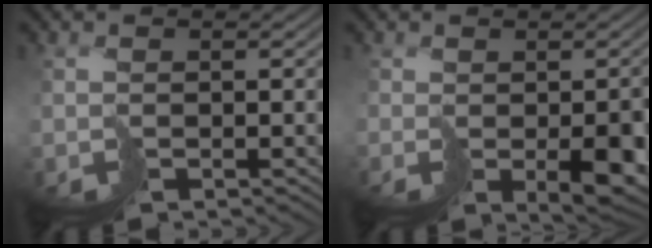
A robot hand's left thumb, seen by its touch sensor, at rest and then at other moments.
{"total": 4.3, "force": [-1.2, 2.3, 3.5], "torque": [-0.043, -0.015, 0.000]}